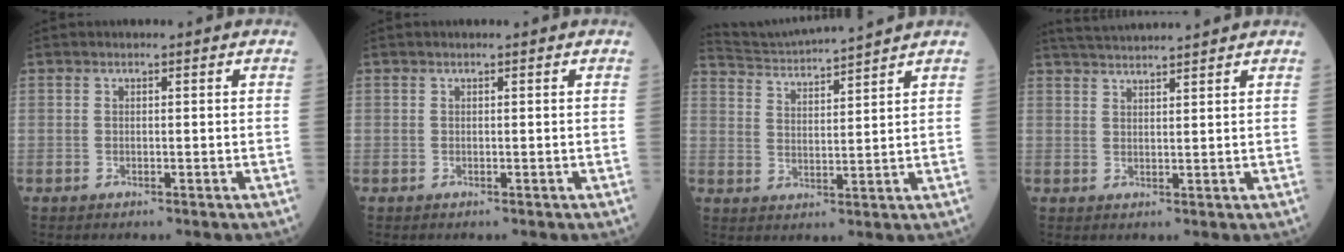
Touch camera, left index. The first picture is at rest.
{"total": 0.0}
{"total": 10.0, "force": [9.5, -1.6, 2.4], "torque": [-0.058, 0.014, 0.163]}
{"total": 7.4, "force": [6.9, -0.8, 2.4], "torque": [-0.046, 0.029, 0.110]}